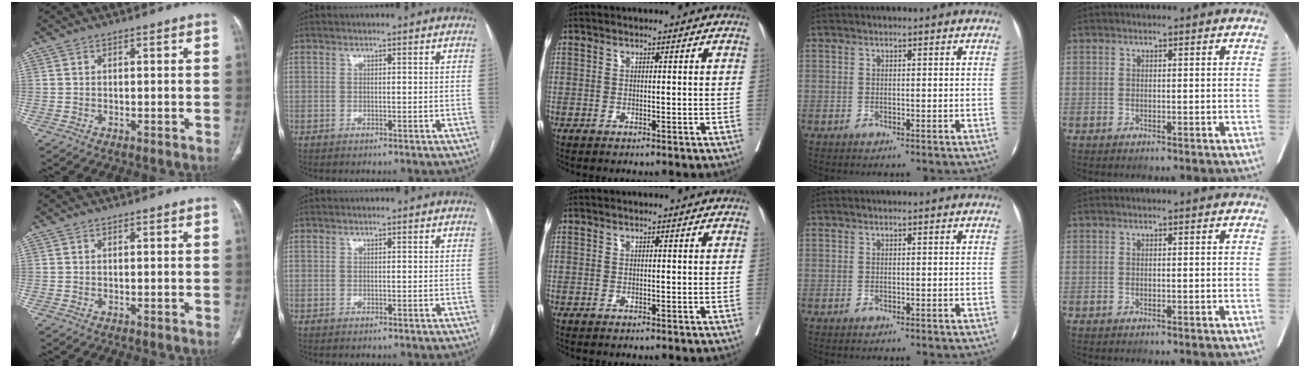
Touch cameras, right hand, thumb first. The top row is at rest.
{}